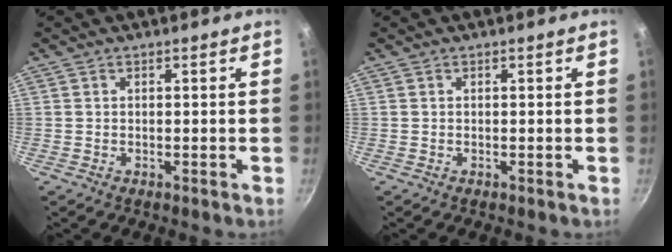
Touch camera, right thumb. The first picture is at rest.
{"total": 0.0}